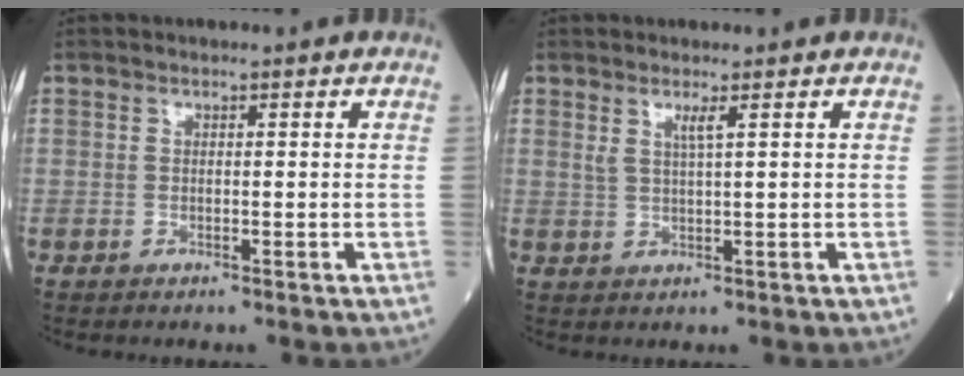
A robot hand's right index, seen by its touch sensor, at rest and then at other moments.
{"total": 2.0, "force": [1.1, -0.3, 1.7], "torque": [-0.037, -0.006, 0.023]}